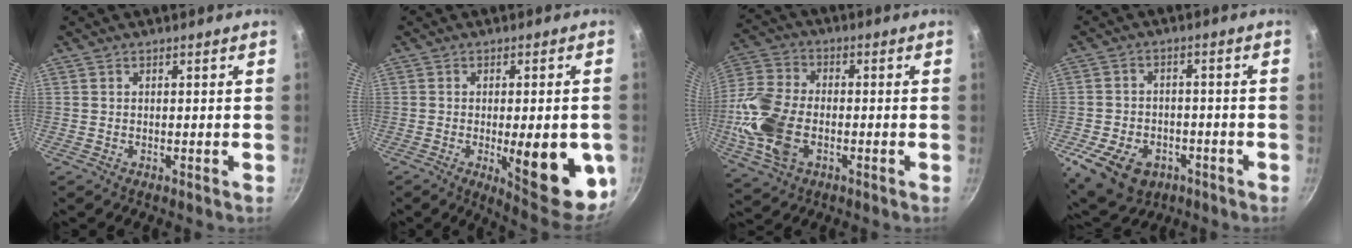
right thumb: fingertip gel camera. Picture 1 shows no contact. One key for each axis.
{"total": 16.9, "fx": -3.8, "fy": 5.5, "fz": 15.6, "tx": -0.168, "ty": -0.007, "tz": -0.040}
{"total": 14.9, "fx": -3.2, "fy": 9.5, "fz": 11.1, "tx": -0.224, "ty": 0.020, "tz": -0.069}
{"total": 13.2, "fx": -5.6, "fy": 9.4, "fz": 7.5, "tx": -0.120, "ty": 0.020, "tz": -0.080}